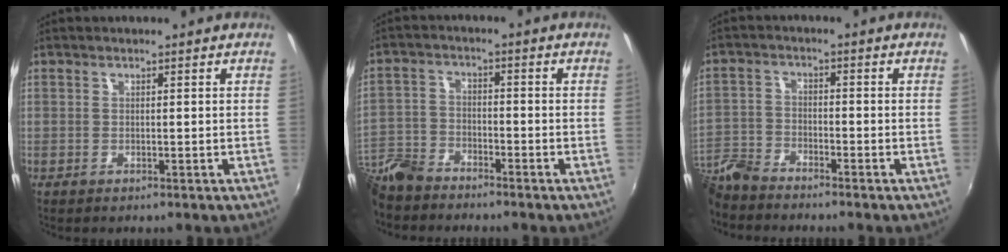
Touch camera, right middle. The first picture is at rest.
{"total": 10.6, "force": [-8.8, 4.4, 3.9], "torque": [-0.104, -0.001, -0.180]}
{"total": 8.4, "force": [-7.6, 2.4, 2.7], "torque": [-0.071, -0.002, -0.161]}